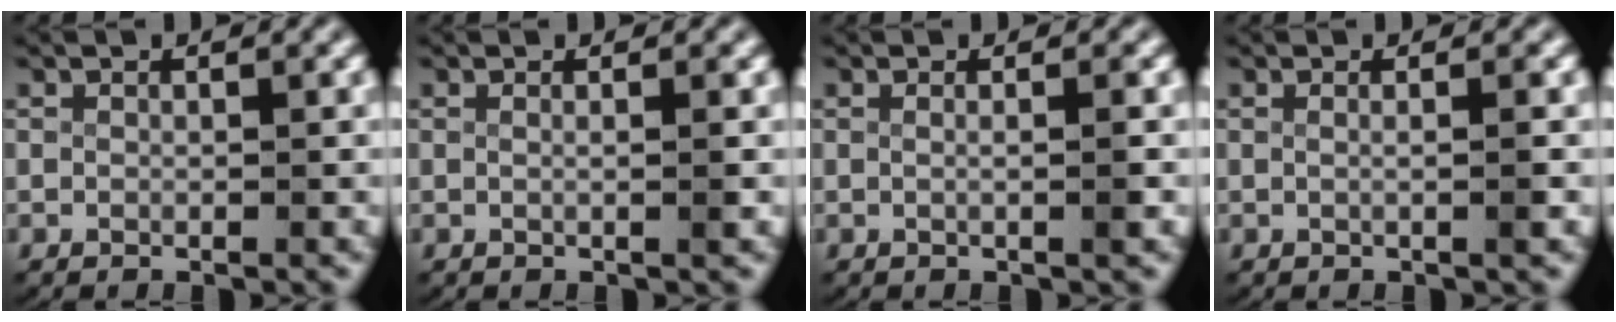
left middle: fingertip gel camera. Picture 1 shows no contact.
{"total": 1.1, "force": [0.0, -0.3, 1.0], "torque": [-0.018, -0.002, -0.001]}
{"total": 1.3, "force": [-0.2, -0.2, 1.3], "torque": [-0.023, -0.001, -0.005]}
{"total": 1.3, "force": [-0.2, -0.3, 1.3], "torque": [-0.022, -0.001, -0.004]}